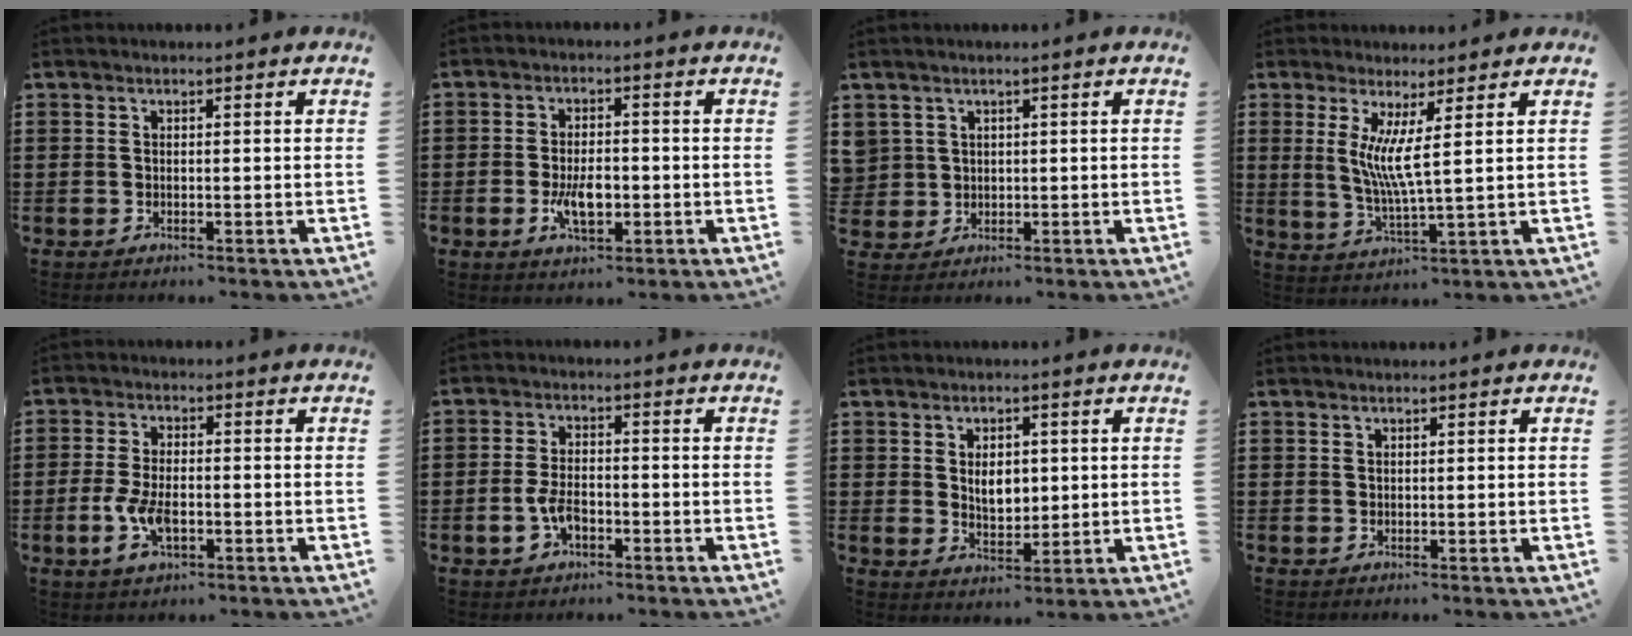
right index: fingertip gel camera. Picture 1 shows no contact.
{"total": 5.3, "force": [-1.4, 2.5, 4.5], "torque": [-0.083, -0.004, -0.026]}
{"total": 2.5, "force": [1.1, 2.2, -0.1], "torque": [-0.012, 0.009, 0.019]}
{"total": 5.8, "force": [2.0, -0.2, 5.5], "torque": [-0.112, -0.011, 0.035]}
{"total": 5.7, "force": [-1.7, 2.7, 4.7], "torque": [-0.109, -0.004, -0.034]}
{"total": 4.2, "force": [-1.6, 2.1, 3.3], "torque": [-0.080, -0.004, -0.034]}
{"total": 4.4, "force": [0.8, 2.8, 3.3], "torque": [-0.056, 0.005, 0.009]}
{"total": 0.0}